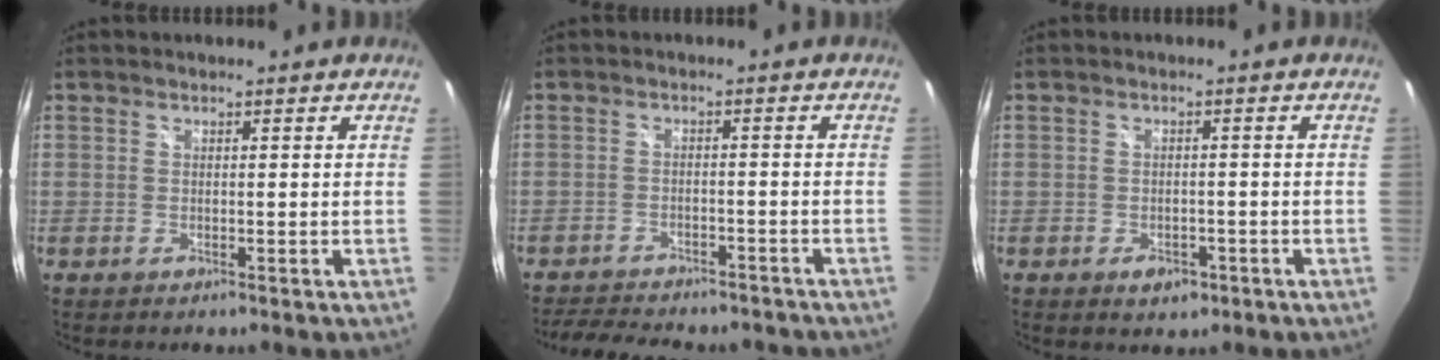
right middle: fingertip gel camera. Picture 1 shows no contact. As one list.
[{"total": 12.8, "force": [-11.1, 3.8, 5.1], "torque": [-0.113, -0.013, -0.152]}, {"total": 3.4, "force": [-1.8, 2.1, 1.9], "torque": [-0.034, -0.001, -0.021]}]